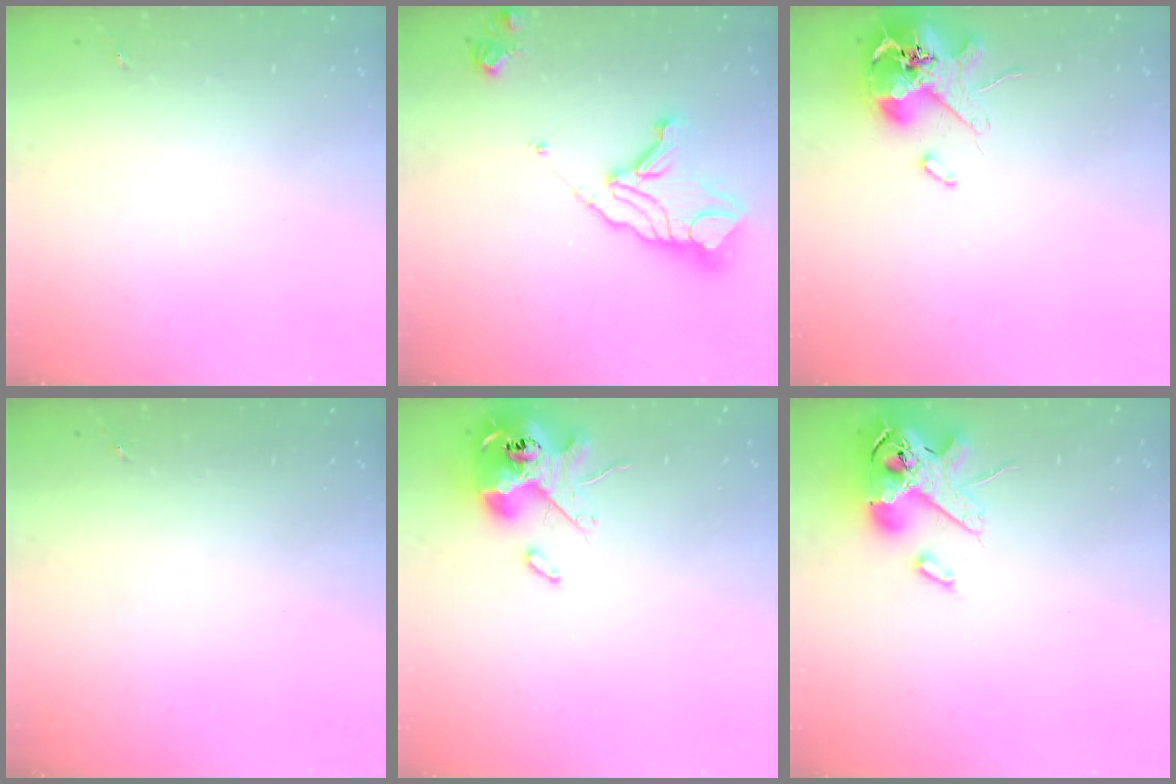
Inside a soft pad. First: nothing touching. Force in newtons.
{"total": 14.9, "press": 14.8, "slide": 1.5}
{"total": 13.9, "press": 13.8, "slide": 2.0}
{"total": 0.0}
{"total": 13.8, "press": 13.6, "slide": 2.2}
{"total": 15.3, "press": 15.1, "slide": 2.6}